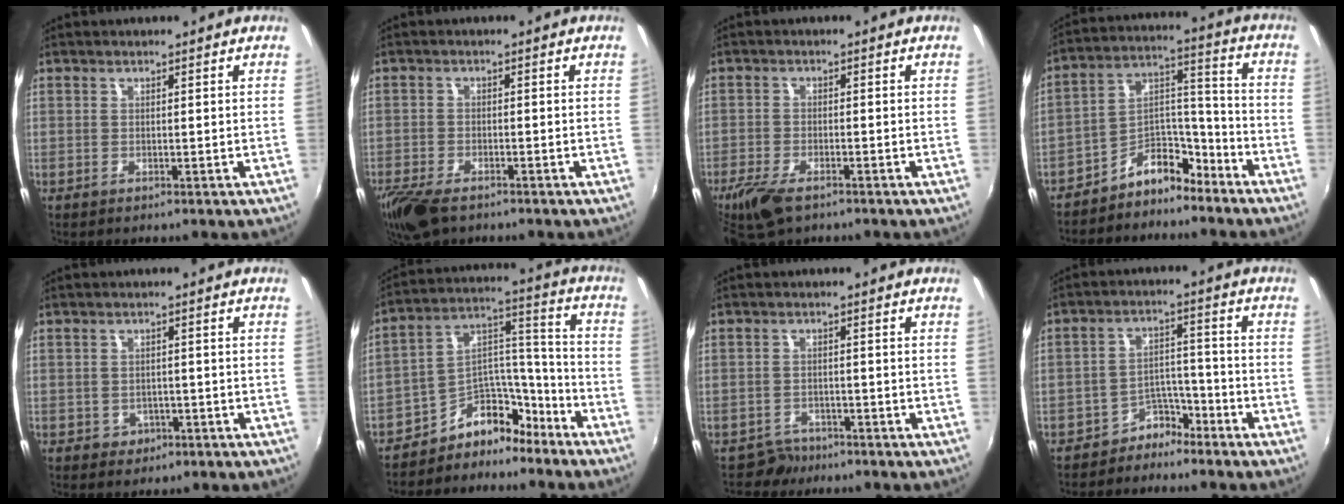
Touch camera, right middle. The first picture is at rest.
{"total": 7.8, "force": [-5.8, 2.9, 4.3], "torque": [-0.113, -0.030, -0.111]}
{"total": 7.6, "force": [-5.3, 3.0, 4.5], "torque": [-0.117, -0.024, -0.101]}
{"total": 9.1, "force": [-7.3, 4.6, 2.7], "torque": [-0.039, 0.064, -0.122]}
{"total": 3.4, "force": [-1.2, 3.0, 0.9], "torque": [-0.027, 0.005, -0.009]}
{"total": 10.9, "force": [-8.3, 6.2, 3.1], "torque": [-0.037, 0.084, -0.134]}
{"total": 3.2, "force": [-2.6, 1.9, -0.4], "torque": [0.000, 0.005, -0.045]}
{"total": 5.3, "force": [-4.4, 2.9, 0.5], "torque": [-0.008, 0.027, -0.075]}